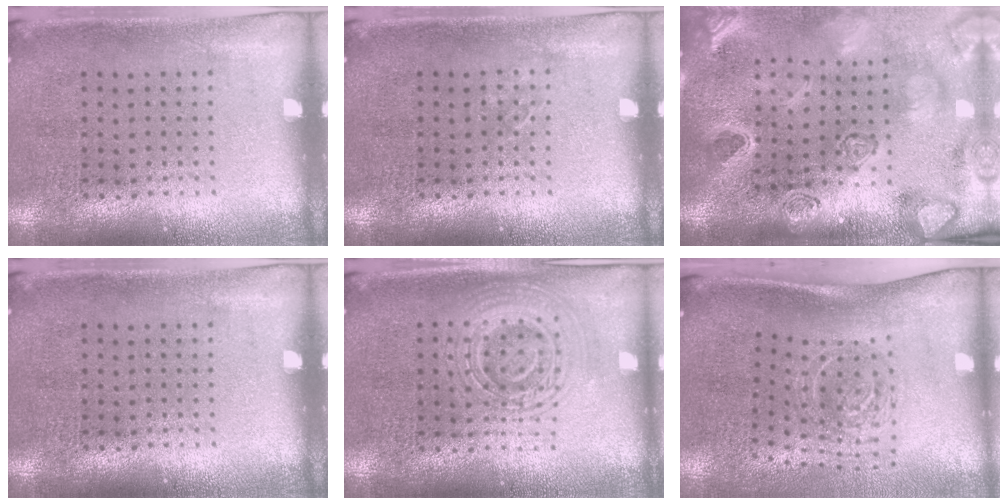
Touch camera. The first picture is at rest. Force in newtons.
{"total": 0.6, "press": 0.6, "slide": 0.1}
{"total": 4.2, "press": 3.3, "slide": 2.6}
{"total": 0.0}
{"total": 2.5, "press": 2.4, "slide": 0.5}
{"total": 2.0, "press": 1.2, "slide": 1.6}